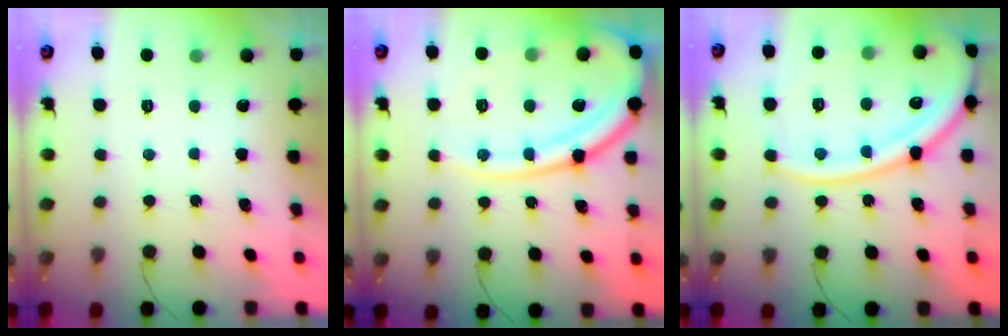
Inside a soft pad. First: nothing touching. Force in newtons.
{"total": 16.3, "press": 16.2, "slide": 1.9}
{"total": 17.6, "press": 17.4, "slide": 2.1}